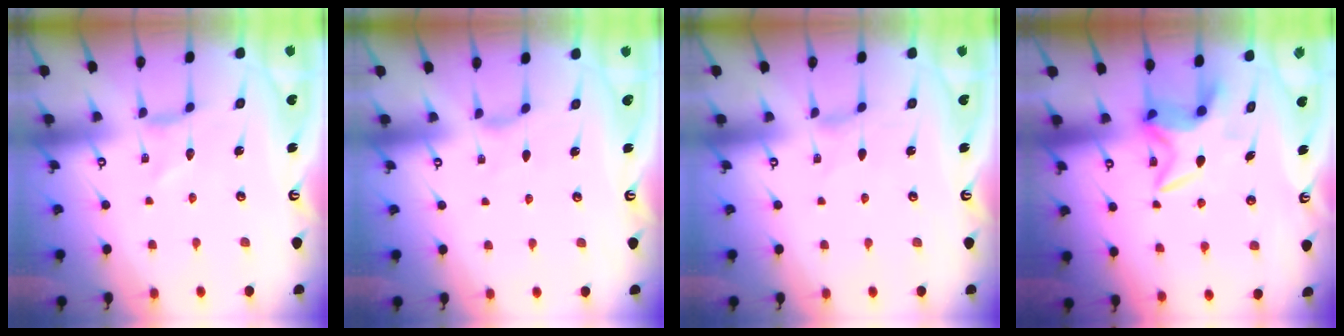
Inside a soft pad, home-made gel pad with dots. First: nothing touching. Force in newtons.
{"total": 2.0, "press": 2.0, "slide": 0.3}
{"total": 0.0}
{"total": 6.6, "press": 6.6, "slide": 0.4}